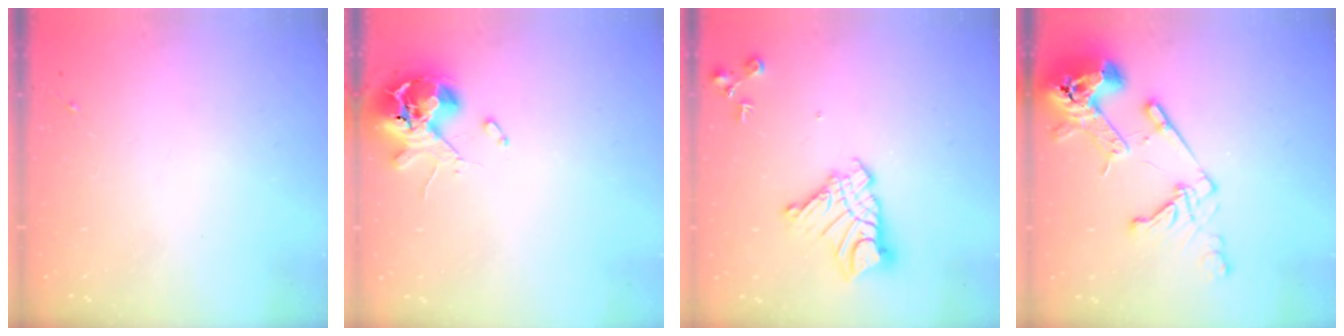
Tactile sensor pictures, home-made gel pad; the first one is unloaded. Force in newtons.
{"total": 10.7, "press": 10.6, "slide": 1.6}
{"total": 14.2, "press": 14.2, "slide": 1.3}
{"total": 18.8, "press": 18.6, "slide": 2.5}